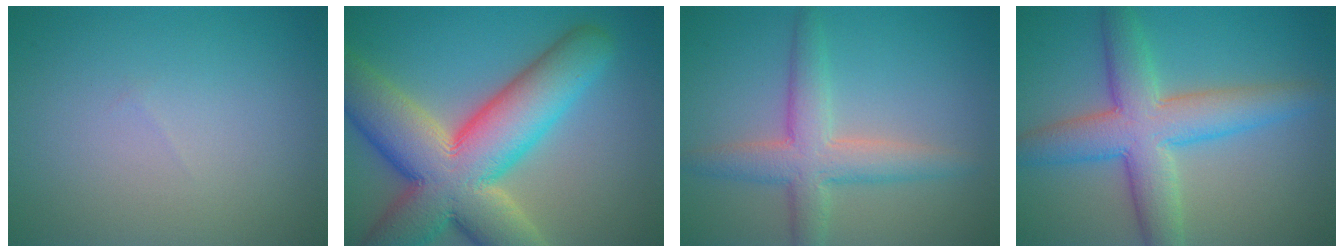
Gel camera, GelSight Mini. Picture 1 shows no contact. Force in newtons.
{"total": 14.7, "press": 14.7, "slide": 1.0}
{"total": 4.7, "press": 4.7, "slide": 0.3}
{"total": 7.5, "press": 7.5, "slide": 0.2}